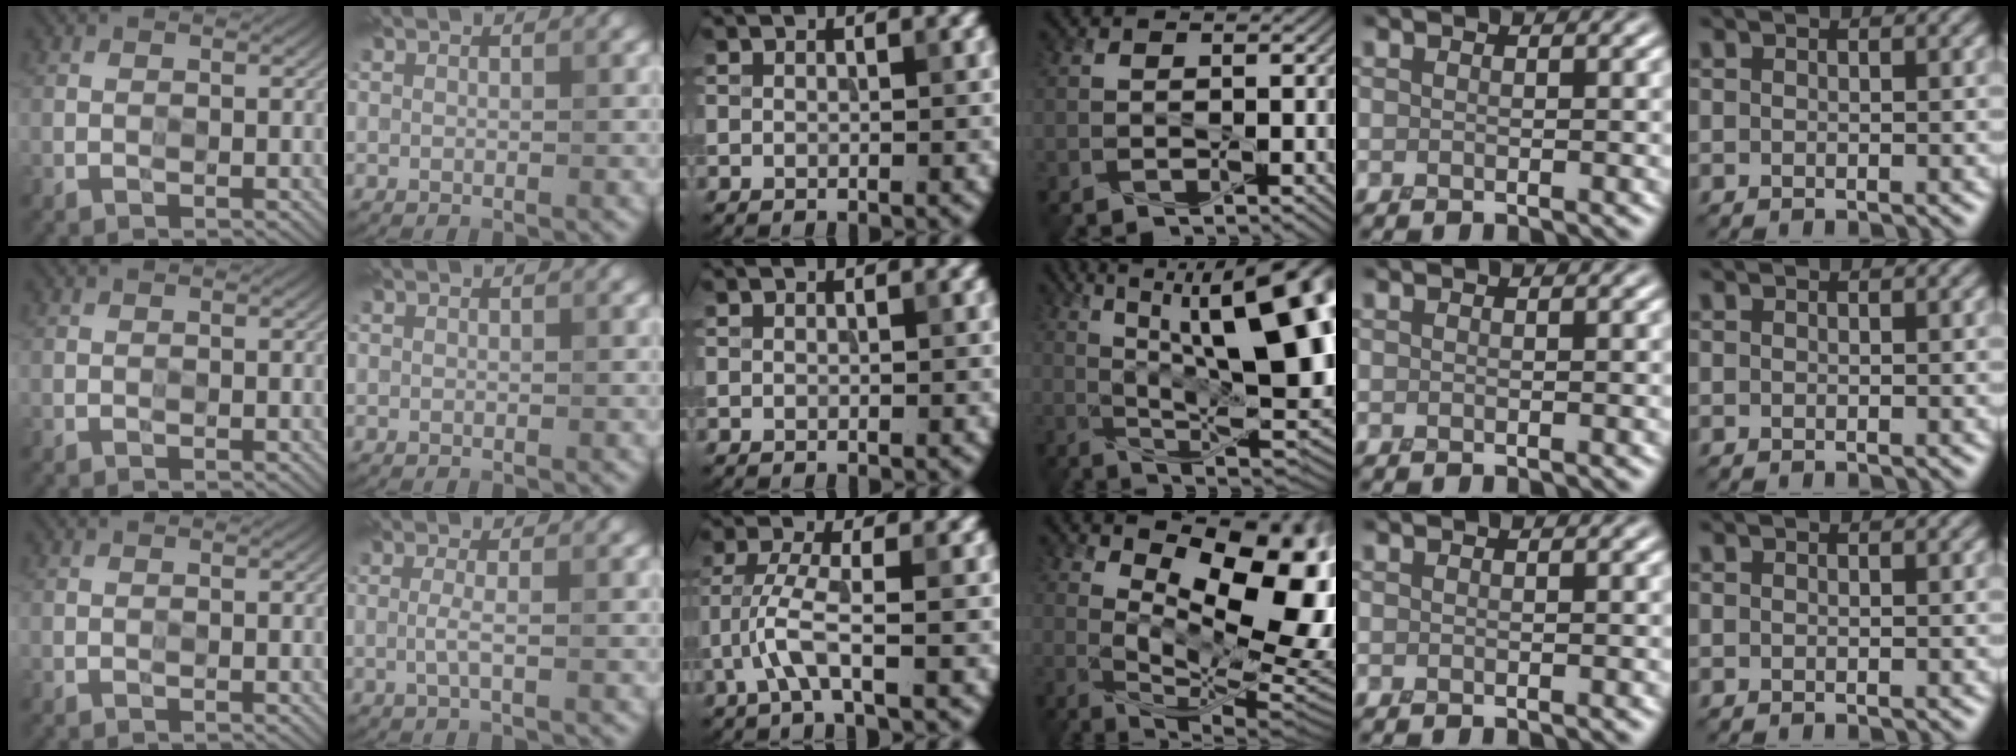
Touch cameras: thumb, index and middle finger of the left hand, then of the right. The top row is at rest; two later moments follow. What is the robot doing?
{"motion": "press", "object": "syringe"}